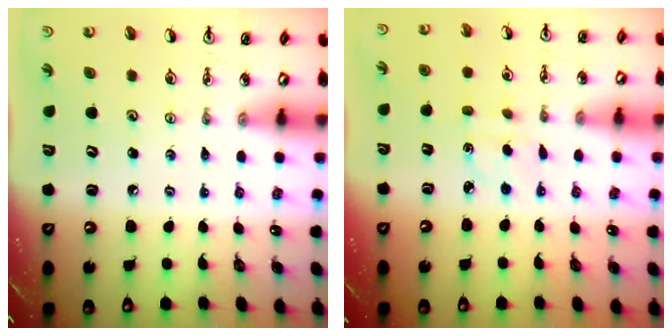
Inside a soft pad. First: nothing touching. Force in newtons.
{"total": 2.0, "press": 1.9, "slide": 0.7}